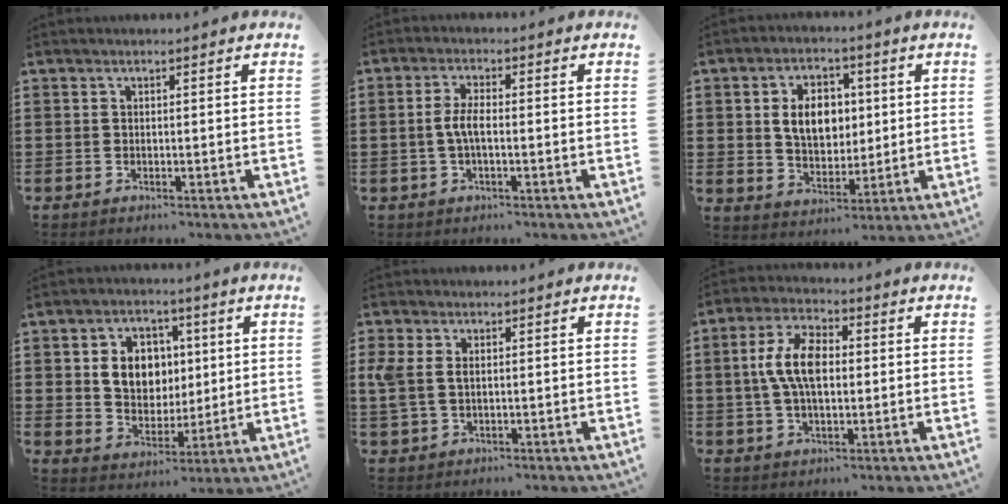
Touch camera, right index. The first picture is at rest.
{"total": 3.6, "force": [-0.5, 1.1, 3.4], "torque": [-0.084, -0.005, -0.018]}
{"total": 7.6, "force": [1.2, 5.4, 5.1], "torque": [-0.107, 0.009, 0.015]}
{"total": 7.8, "force": [1.5, 6.4, 4.1], "torque": [-0.083, 0.013, 0.022]}
{"total": 3.2, "force": [0.6, 2.0, 2.4], "torque": [-0.067, 0.003, 0.006]}
{"total": 8.1, "force": [0.5, 4.0, 7.0], "torque": [-0.156, 0.008, 0.001]}